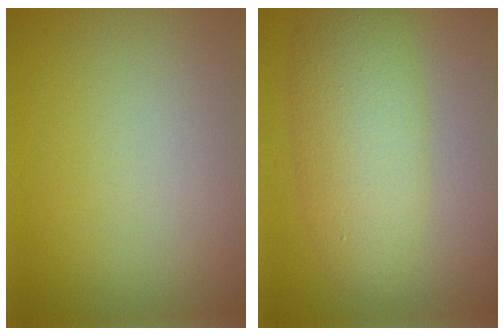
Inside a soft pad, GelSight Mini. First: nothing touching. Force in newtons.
{"total": 6.0, "press": 6.0, "slide": 0.1}